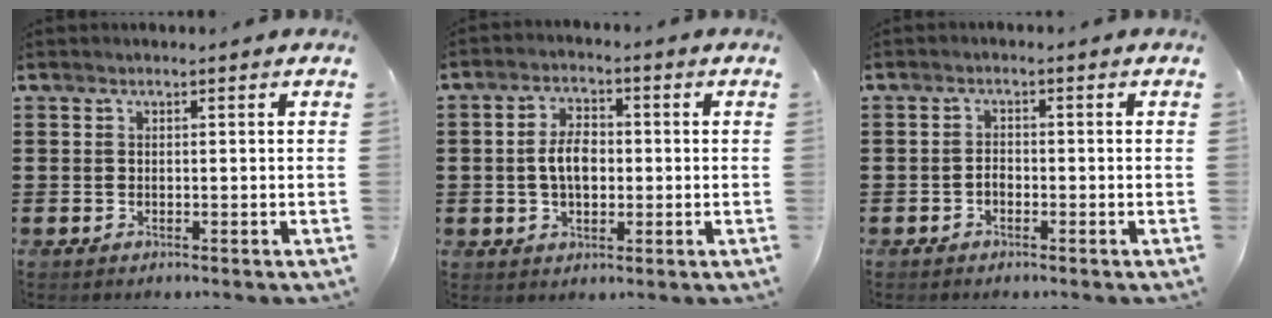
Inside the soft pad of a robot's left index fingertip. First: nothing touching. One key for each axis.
{"total": 5.6, "fx": -0.1, "fy": 3.1, "fz": 4.7, "tx": -0.103, "ty": 0.006, "tz": -0.008}
{"total": 1.4, "fx": -0.6, "fy": 0.7, "fz": 1.1, "tx": -0.023, "ty": 0.002, "tz": -0.013}